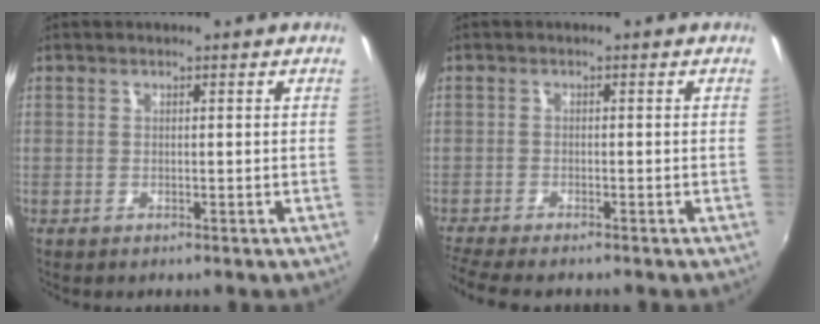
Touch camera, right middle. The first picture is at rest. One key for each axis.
{"total": 6.7, "fx": -5.9, "fy": 0.6, "fz": 3.2, "tx": -0.084, "ty": -0.035, "tz": -0.104}